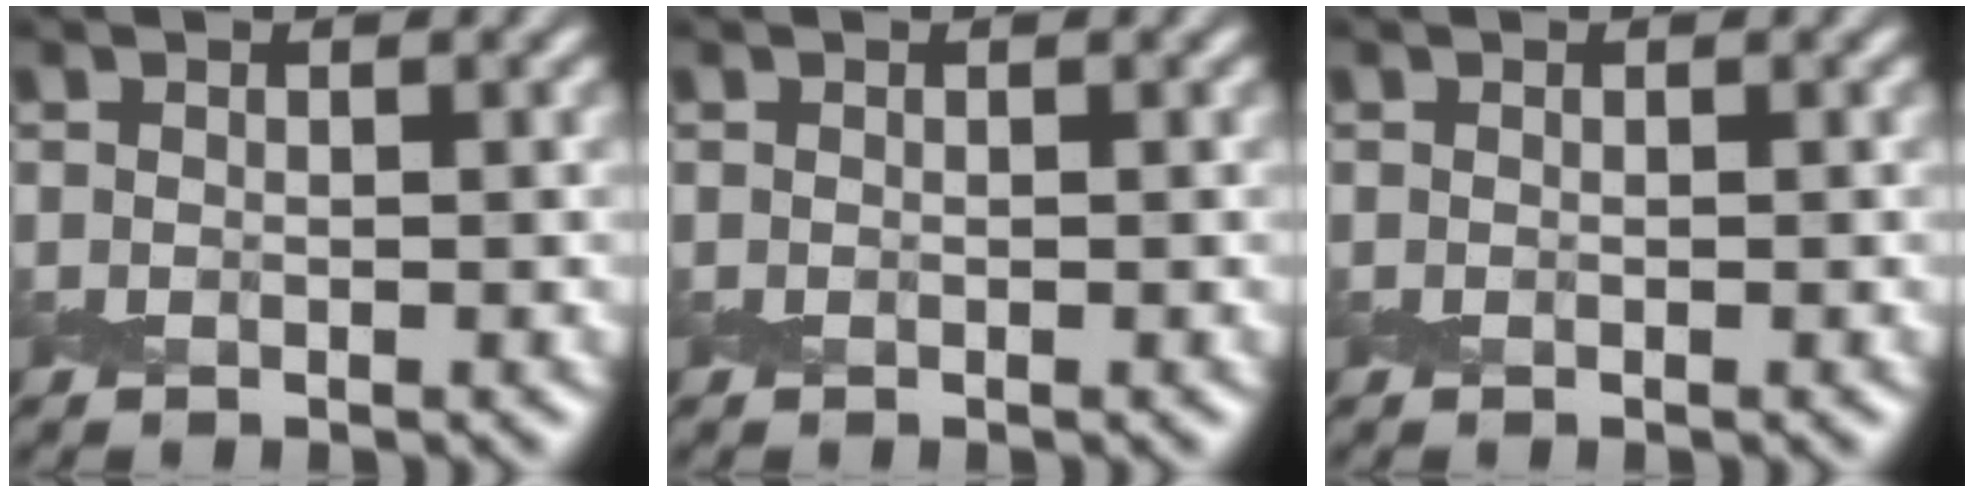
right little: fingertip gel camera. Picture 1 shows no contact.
{"total": 0.0}
{"total": 0.0}